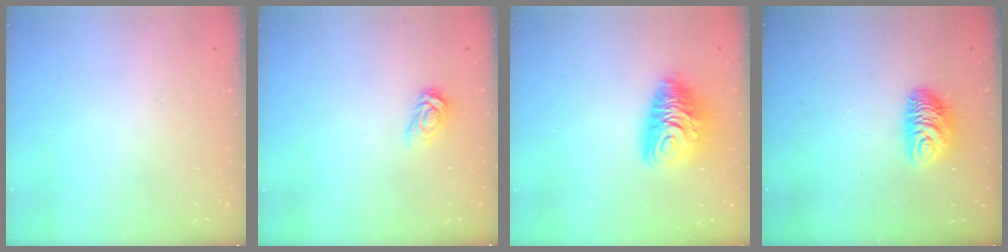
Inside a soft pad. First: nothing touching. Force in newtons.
{"total": 5.2, "press": 5.2, "slide": 0.2}
{"total": 12.0, "press": 11.9, "slide": 1.2}
{"total": 9.0, "press": 9.0, "slide": 0.5}